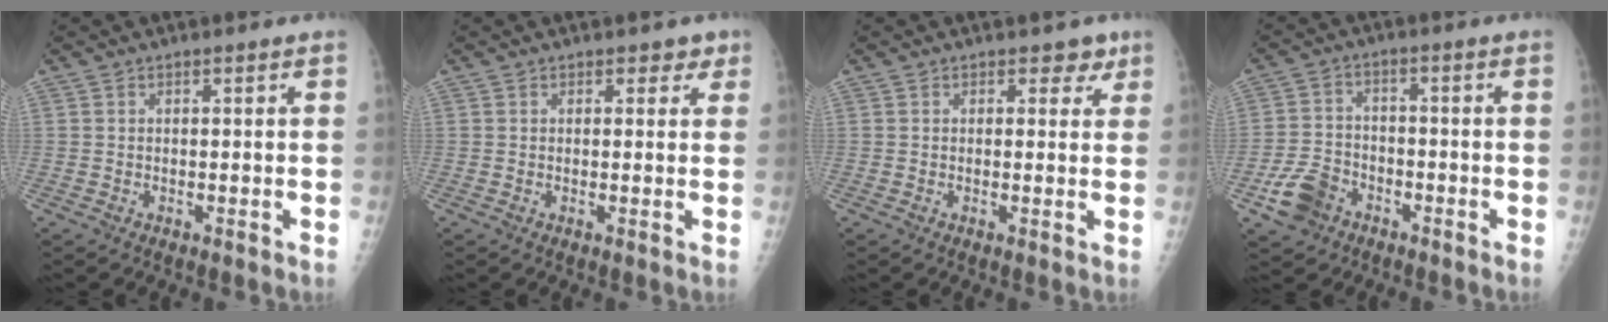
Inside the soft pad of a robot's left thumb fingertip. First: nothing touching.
{"total": 2.0, "force": [1.3, 1.4, 0.8], "torque": [0.017, -0.003, 0.008]}
{"total": 2.5, "force": [1.5, 1.8, 0.9], "torque": [0.015, -0.005, 0.012]}
{"total": 7.6, "force": [-4.1, 5.6, 3.1], "torque": [-0.051, 0.022, -0.075]}